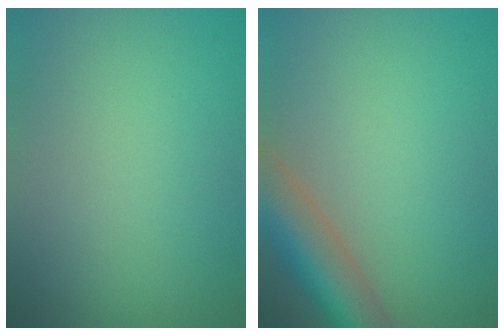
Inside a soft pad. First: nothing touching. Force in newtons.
{"total": 6.9, "press": 6.9, "slide": 0.3}